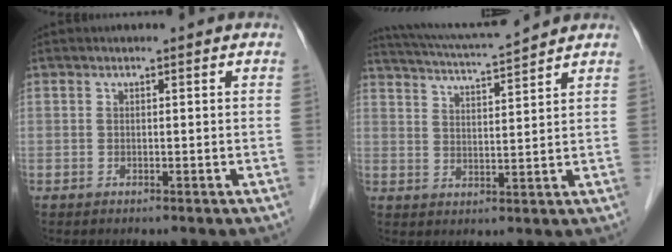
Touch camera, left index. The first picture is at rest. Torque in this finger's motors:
{"motor_torque": [0.81, -1.33, 0.21, 0.07]}